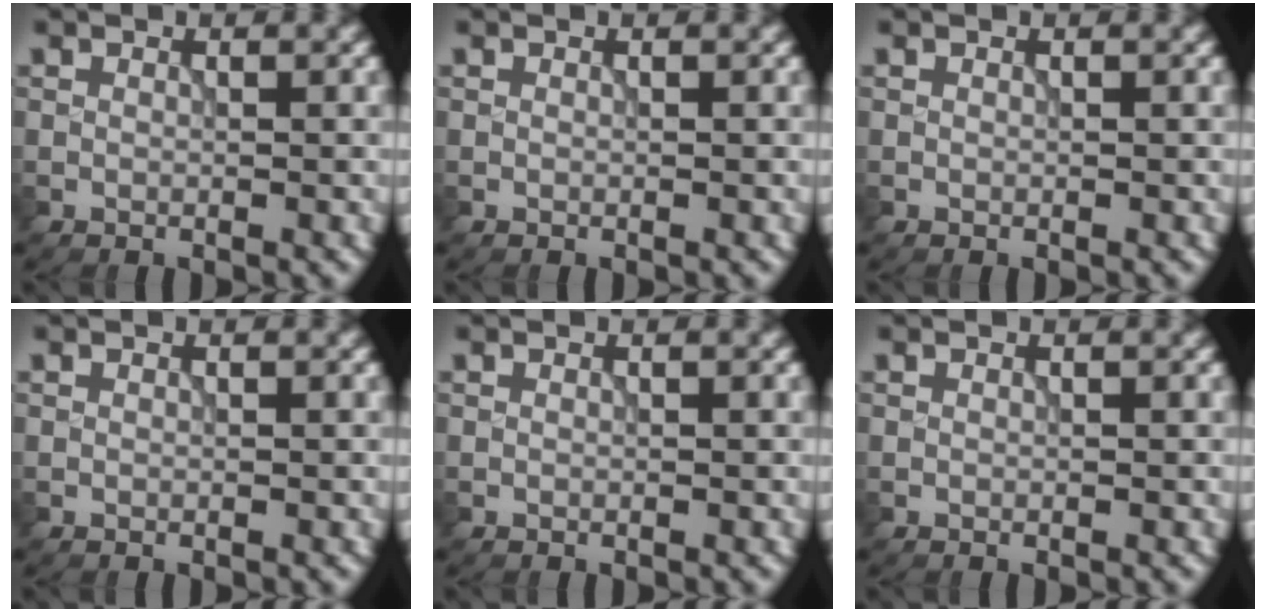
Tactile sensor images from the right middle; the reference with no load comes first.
{"total": 0.0}
{"total": 0.0}
{"total": 0.0}
{"total": 0.0}
{"total": 0.0}